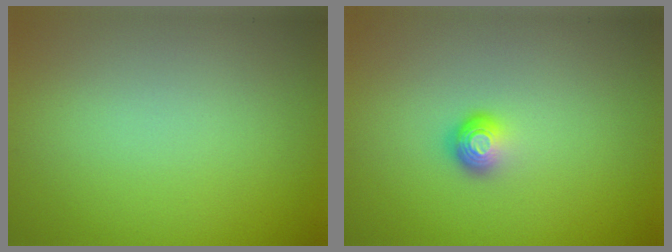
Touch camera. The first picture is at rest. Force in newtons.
{"total": 1.8, "press": 1.1, "slide": 1.4}